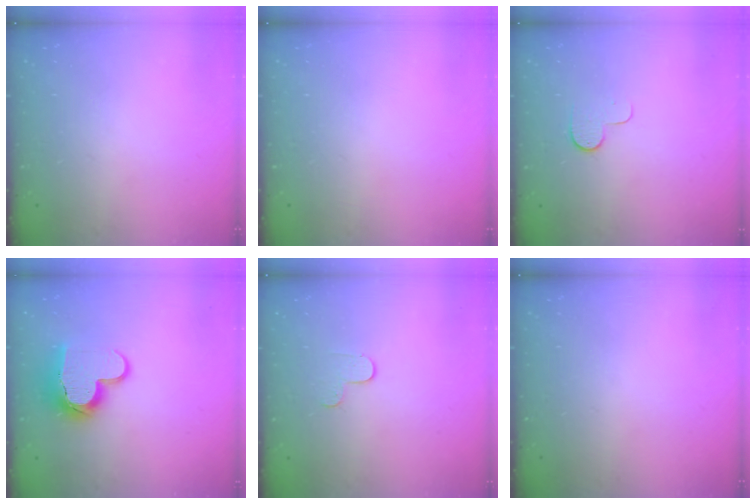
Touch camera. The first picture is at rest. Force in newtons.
{"total": 0.0}
{"total": 5.8, "press": 5.8, "slide": 0.6}
{"total": 12.1, "press": 12.0, "slide": 1.3}
{"total": 4.9, "press": 4.8, "slide": 0.6}
{"total": 0.0}